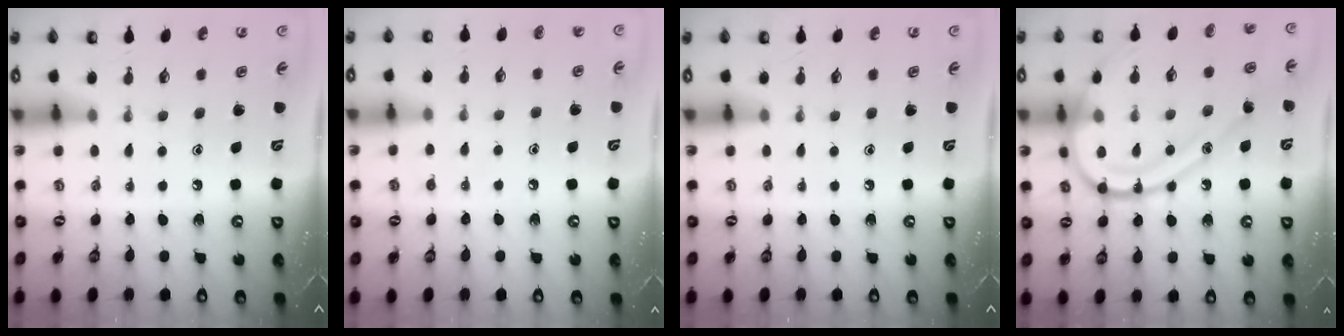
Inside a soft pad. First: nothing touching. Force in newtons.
{"total": 3.7, "press": 3.7, "slide": 0.4}
{"total": 0.0}
{"total": 17.7, "press": 17.7, "slide": 0.6}